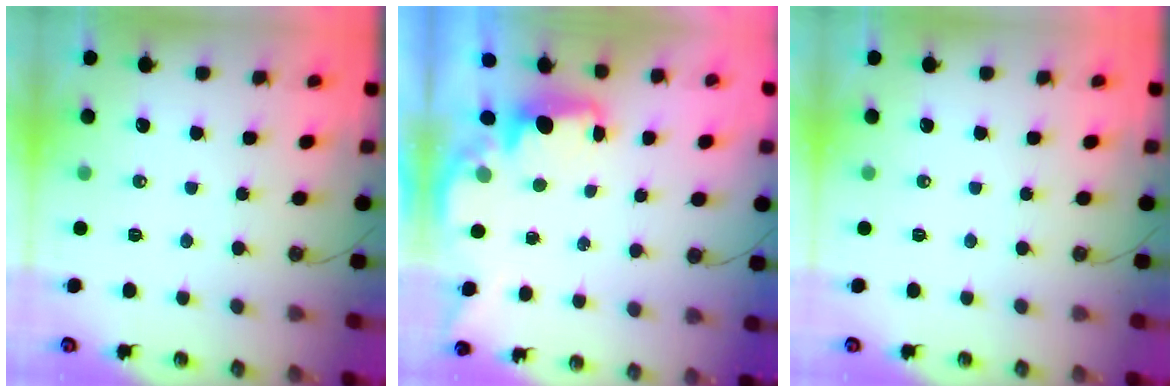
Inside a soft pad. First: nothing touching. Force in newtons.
{"total": 2.1, "press": 2.0, "slide": 0.8}
{"total": 0.0}